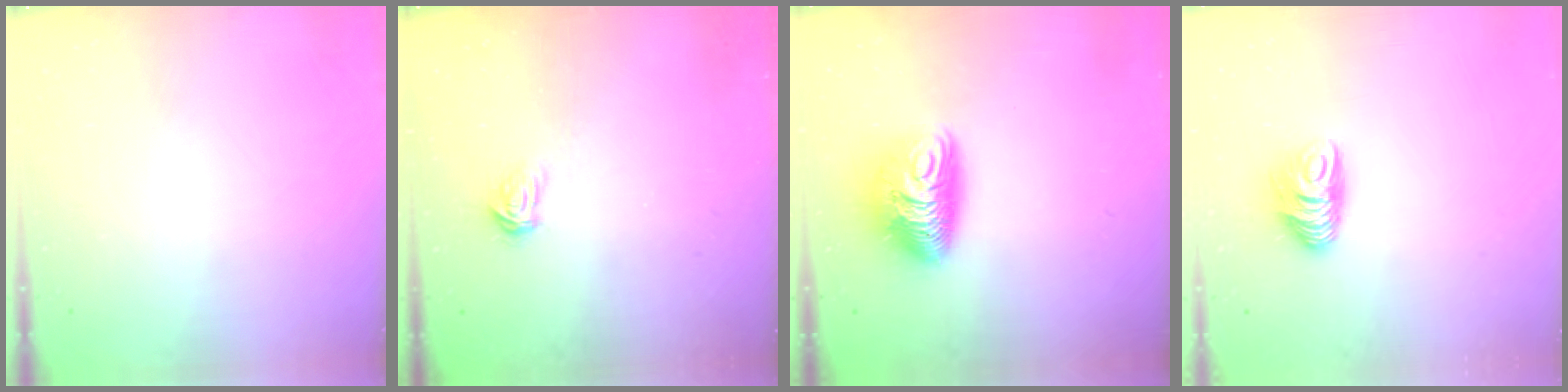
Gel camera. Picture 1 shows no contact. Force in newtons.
{"total": 3.0, "press": 3.0, "slide": 0.3}
{"total": 11.0, "press": 11.0, "slide": 0.7}
{"total": 7.5, "press": 7.4, "slide": 0.6}